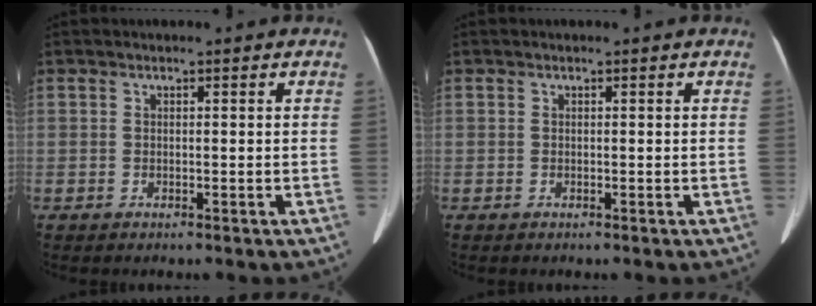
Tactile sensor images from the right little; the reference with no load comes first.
{"total": 0.0}